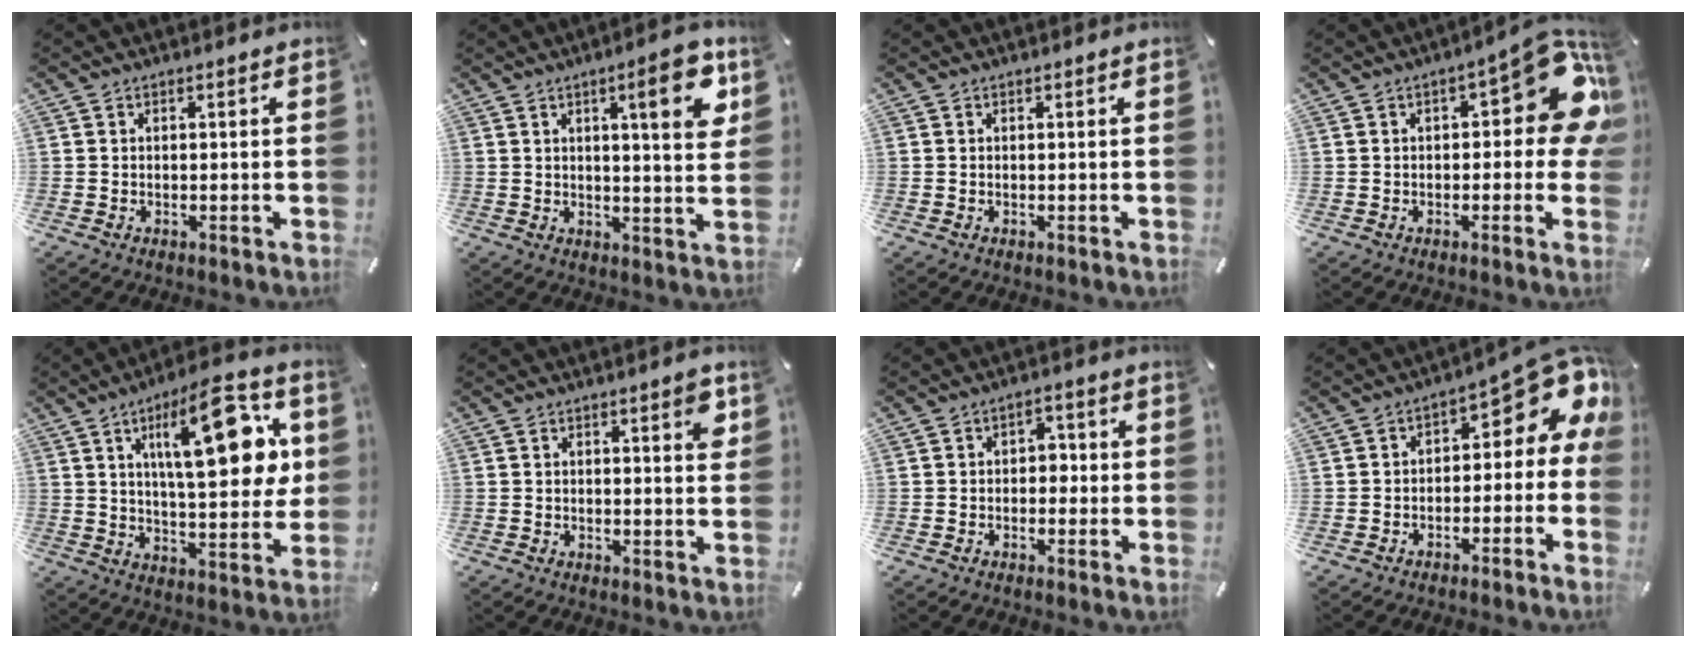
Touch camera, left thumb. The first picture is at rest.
{"total": 12.0, "force": [4.9, 2.6, 10.6], "torque": [-0.134, -0.025, 0.068]}
{"total": 0.0}
{"total": 16.7, "force": [4.4, 6.9, 14.6], "torque": [-0.171, -0.029, 0.068]}
{"total": 22.1, "force": [7.6, 8.4, 19.0], "torque": [-0.268, -0.021, 0.109]}
{"total": 4.0, "force": [1.5, 1.3, 3.5], "torque": [-0.047, -0.005, 0.019]}
{"total": 3.0, "force": [-0.9, 2.2, 1.9], "torque": [-0.029, 0.010, -0.022]}
{"total": 10.5, "force": [4.2, 5.5, 7.9], "torque": [-0.088, -0.045, 0.064]}